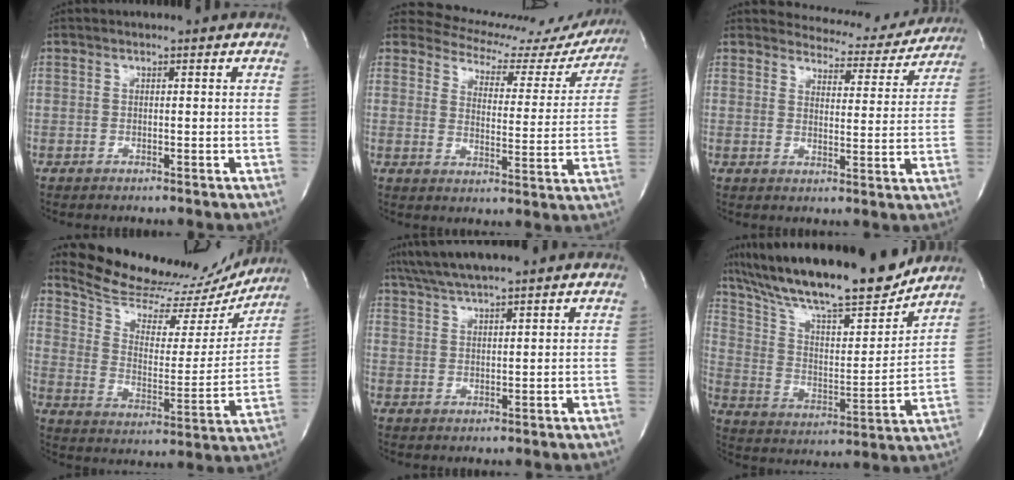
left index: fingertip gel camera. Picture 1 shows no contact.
{"total": 16.9, "force": [15.3, 6.4, 3.3], "torque": [-0.023, -0.027, 0.164]}
{"total": 10.4, "force": [10.0, 2.8, 0.4], "torque": [0.010, -0.017, 0.111]}
{"total": 22.0, "force": [21.0, 5.1, 4.5], "torque": [-0.066, -0.038, 0.292]}
{"total": 6.1, "force": [5.1, -0.6, 3.2], "torque": [-0.065, 0.022, 0.096]}
{"total": 22.8, "force": [19.6, 2.7, 11.2], "torque": [-0.202, -0.001, 0.316]}